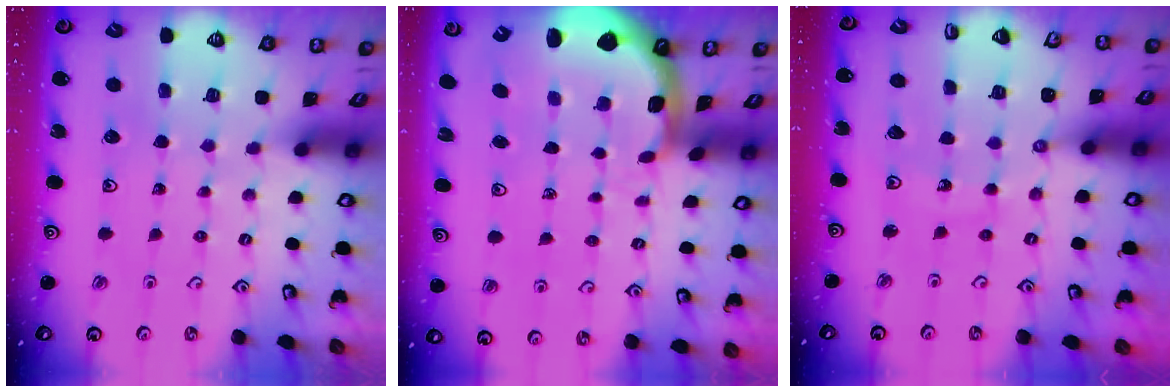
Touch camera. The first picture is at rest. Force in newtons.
{"total": 3.5, "press": 2.4, "slide": 2.6}
{"total": 8.0, "press": 8.0, "slide": 1.0}